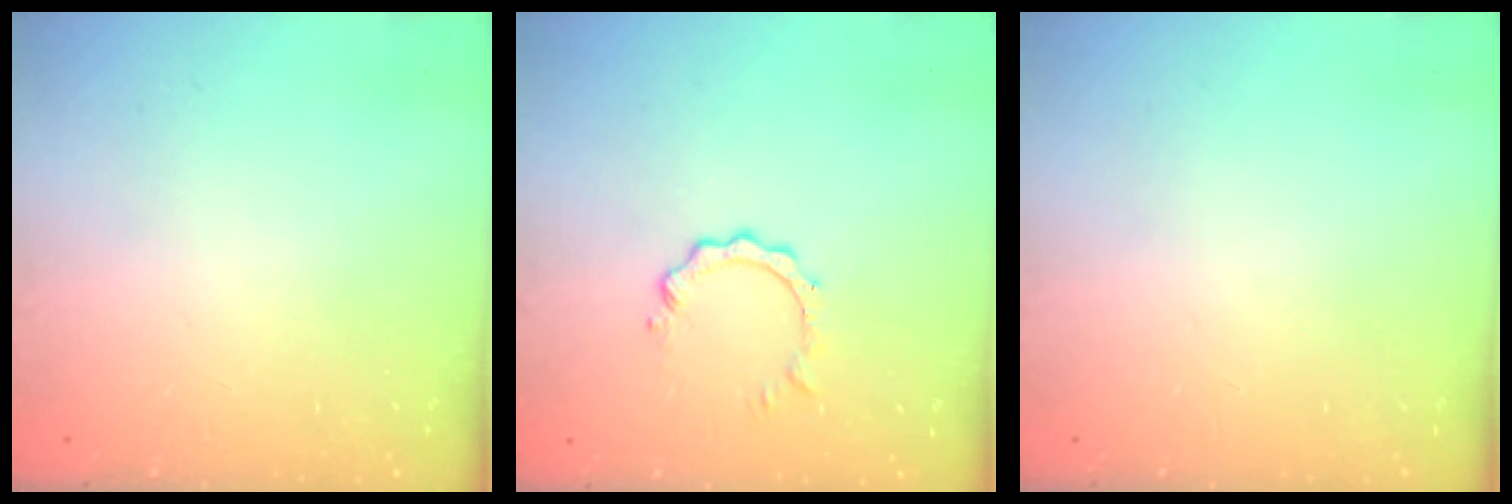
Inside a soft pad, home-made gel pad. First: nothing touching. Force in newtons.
{"total": 2.8, "press": 2.8, "slide": 0.4}
{"total": 0.0}